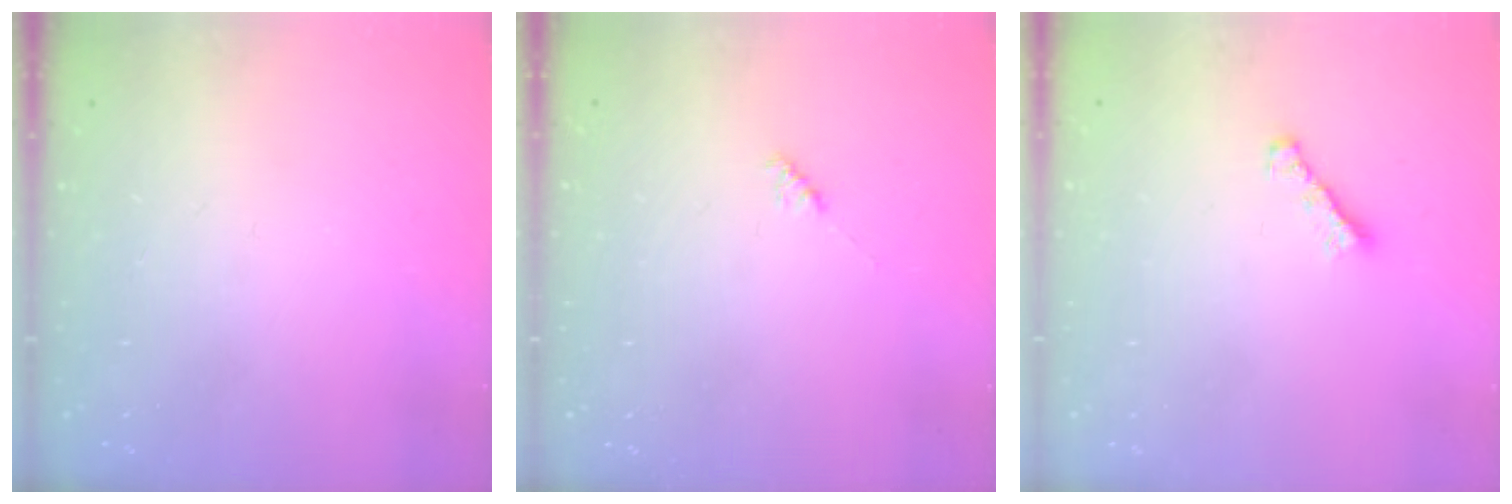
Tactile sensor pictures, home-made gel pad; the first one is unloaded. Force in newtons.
{"total": 2.1, "press": 2.0, "slide": 0.5}
{"total": 1.6, "press": 1.4, "slide": 0.6}